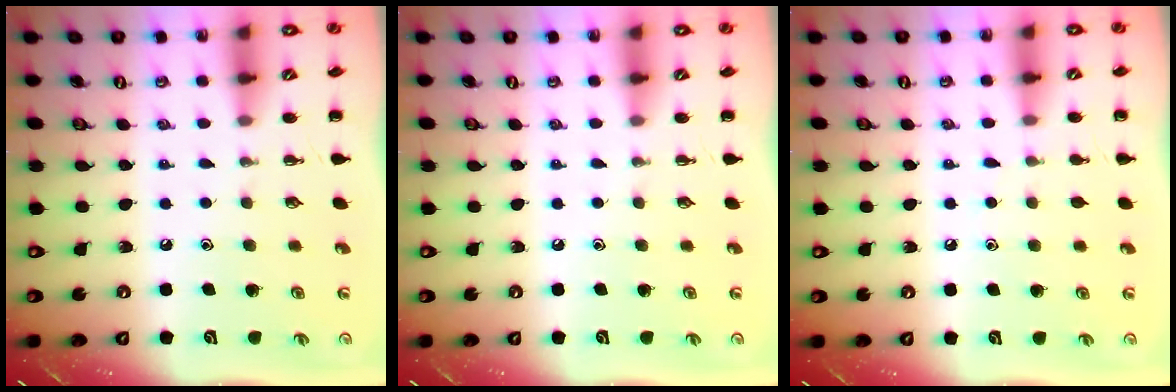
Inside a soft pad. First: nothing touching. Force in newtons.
{"total": 0.0}
{"total": 3.4, "press": 3.1, "slide": 1.2}